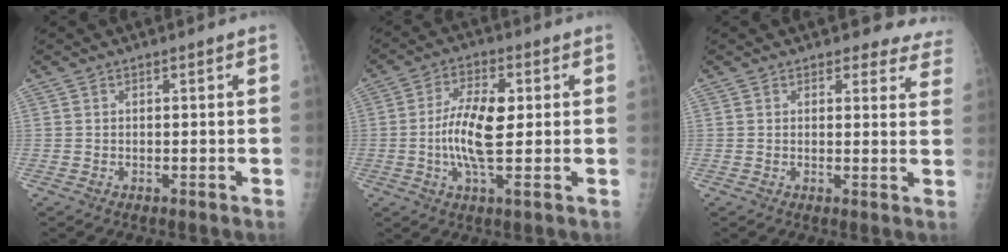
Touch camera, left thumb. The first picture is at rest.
{"total": 9.8, "force": [-0.1, 3.5, 9.1], "torque": [-0.174, 0.004, -0.006]}
{"total": 9.1, "force": [8.2, 3.6, 1.4], "torque": [0.040, -0.038, 0.061]}